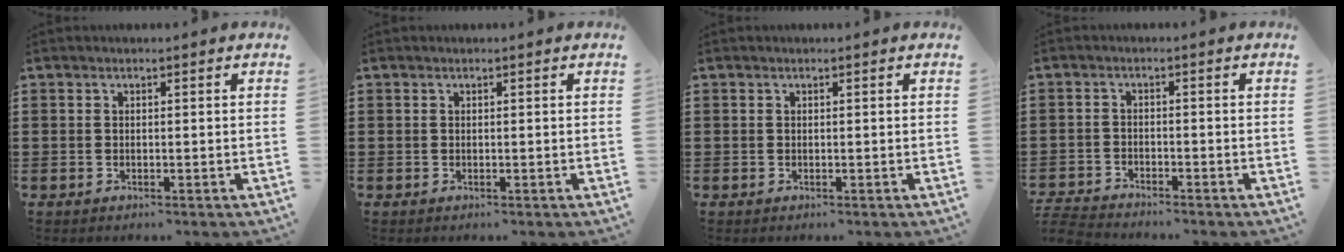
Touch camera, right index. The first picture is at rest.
{"total": 0.0}
{"total": 0.0}
{"total": 3.2, "force": [-3.2, 0.1, 0.2], "torque": [-0.022, -0.006, -0.072]}